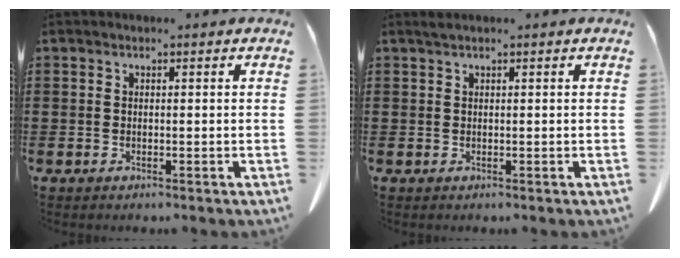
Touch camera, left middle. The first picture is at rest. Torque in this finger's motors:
{"motor_torque": [-0.07, 0.01, 0.00, 0.00]}